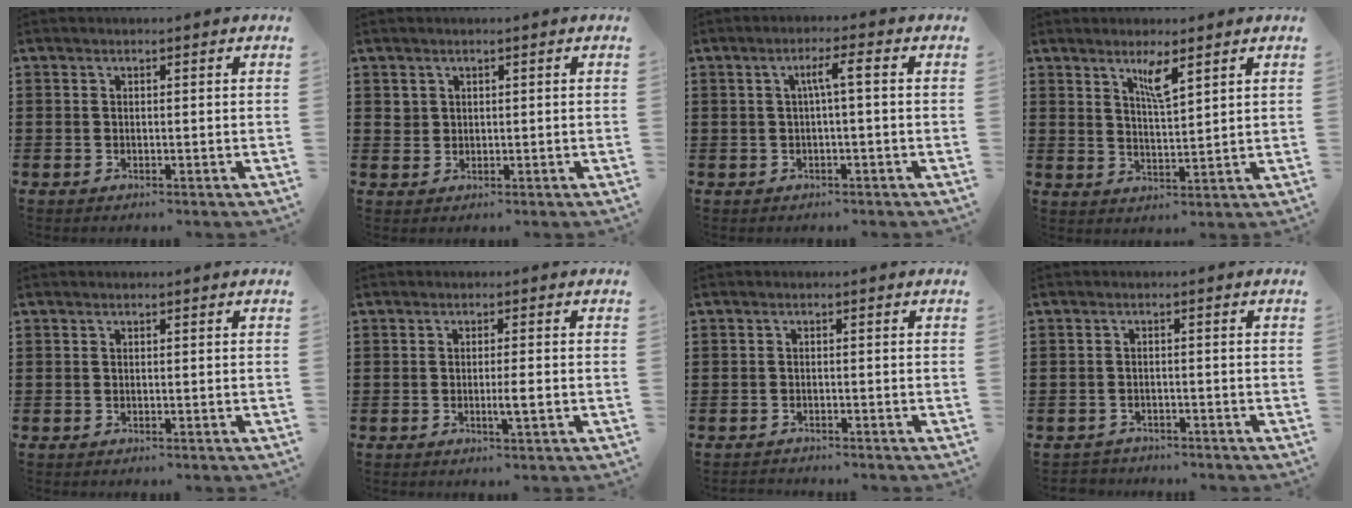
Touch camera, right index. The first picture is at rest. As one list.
[{"total": 1.5, "force": [0.8, 1.2, 0.2], "torque": [-0.008, 0.005, 0.017]}, {"total": 3.3, "force": [0.0, 0.0, 3.3], "torque": [-0.062, 0.002, -0.004]}, {"total": 4.3, "force": [2.7, 0.7, 3.2], "torque": [-0.063, 0.002, 0.044]}, {"total": 0.0}, {"total": 2.6, "force": [-0.6, 0.1, 2.5], "torque": [-0.041, -0.004, -0.012]}, {"total": 0.8, "force": [-0.7, 0.3, -0.2], "torque": [0.003, 0.006, -0.017]}, {"total": 1.5, "force": [-1.4, 0.4, -0.2], "torque": [-0.002, 0.004, -0.033]}]